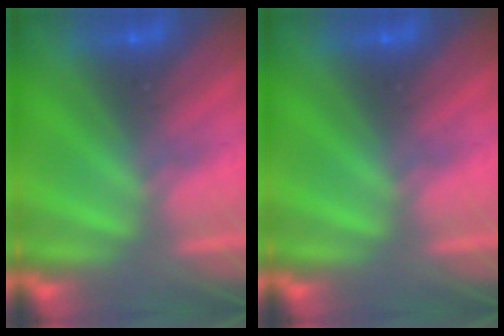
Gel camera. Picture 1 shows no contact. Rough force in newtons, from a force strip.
{"total": 0.0}